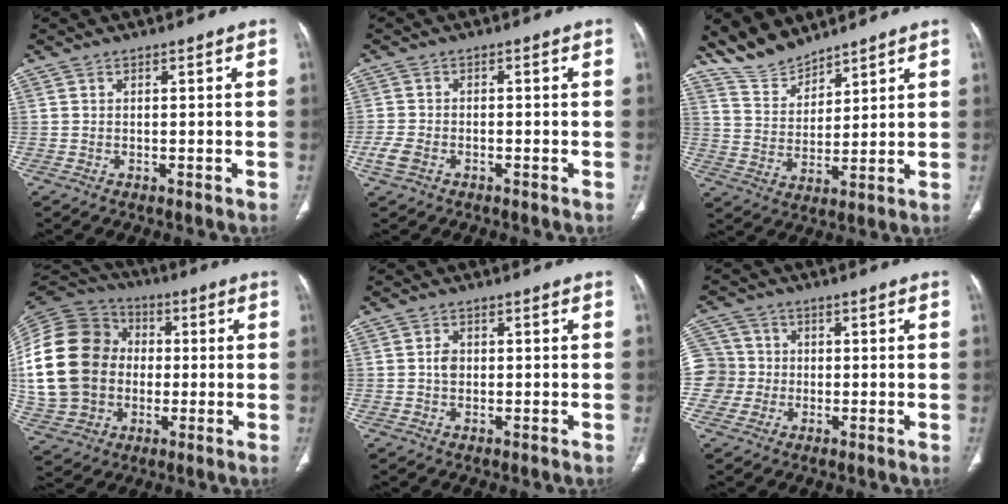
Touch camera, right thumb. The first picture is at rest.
{"total": 3.3, "force": [-1.6, 2.1, 1.9], "torque": [-0.052, 0.004, -0.029]}
{"total": 8.3, "force": [7.7, 2.6, 1.7], "torque": [-0.020, -0.040, 0.164]}
{"total": 24.8, "force": [0.3, 20.3, 14.3], "torque": [-0.302, 0.031, 0.017]}
{"total": 2.1, "force": [0.0, 1.7, 1.3], "torque": [-0.016, 0.004, -0.001]}
{"total": 9.0, "force": [-0.9, 8.8, 1.8], "torque": [-0.028, 0.025, -0.017]}